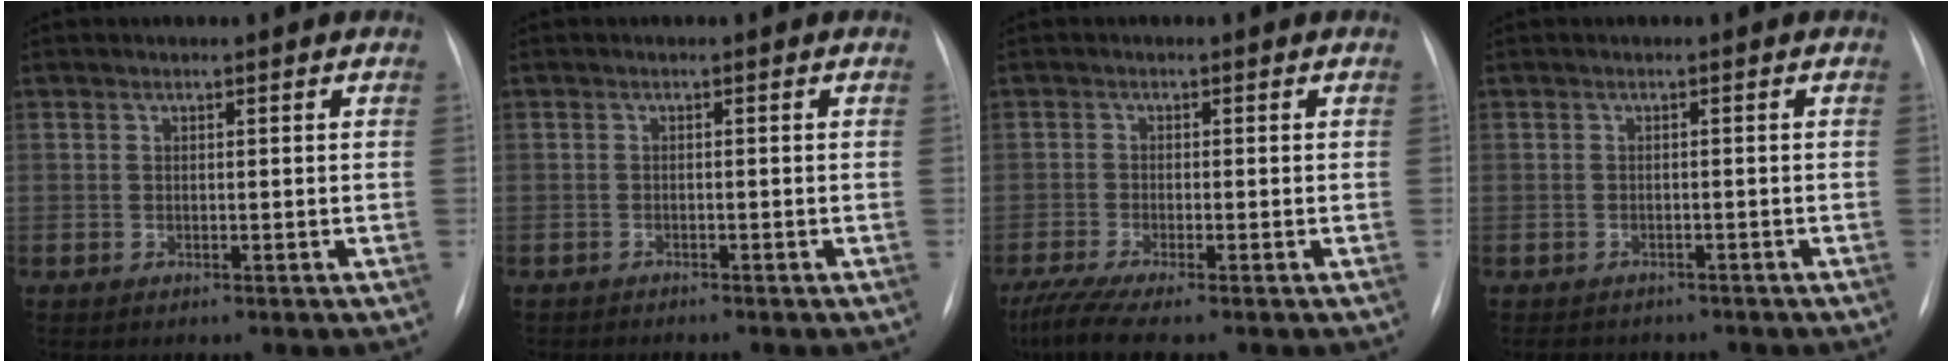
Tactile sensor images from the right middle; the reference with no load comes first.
{"total": 1.8, "force": [-1.7, 0.3, 0.5], "torque": [-0.007, -0.004, -0.022]}
{"total": 5.6, "force": [-4.4, -0.1, 3.6], "torque": [-0.070, -0.019, -0.079]}
{"total": 4.9, "force": [-4.2, 2.1, 1.2], "torque": [-0.015, 0.001, -0.048]}